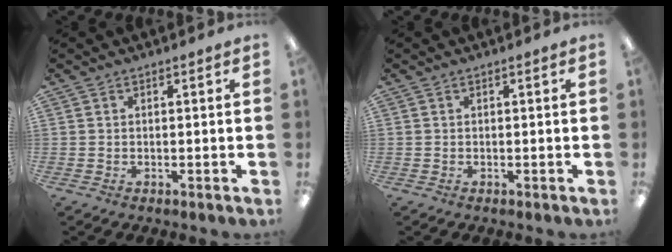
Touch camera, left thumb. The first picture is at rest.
{"total": 0.0}